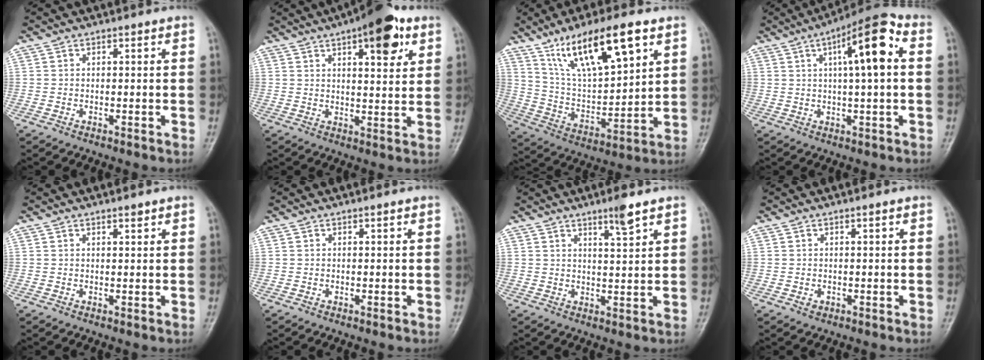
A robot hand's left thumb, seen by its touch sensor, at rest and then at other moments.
{"total": 11.9, "force": [6.0, 4.5, 9.2], "torque": [-0.097, -0.018, 0.078]}
{"total": 17.5, "force": [10.0, 5.6, 13.2], "torque": [-0.208, -0.035, 0.193]}
{"total": 12.7, "force": [3.0, 3.2, 11.9], "torque": [-0.184, 0.024, 0.037]}
{"total": 0.9, "force": [0.7, 0.2, 0.4], "torque": [-0.005, -0.005, 0.012]}
{"total": 0.0}
{"total": 3.9, "force": [2.8, 0.2, 2.7], "torque": [-0.043, -0.021, 0.049]}
{"total": 0.8, "force": [-0.1, 0.7, 0.5], "torque": [-0.002, 0.001, 0.002]}